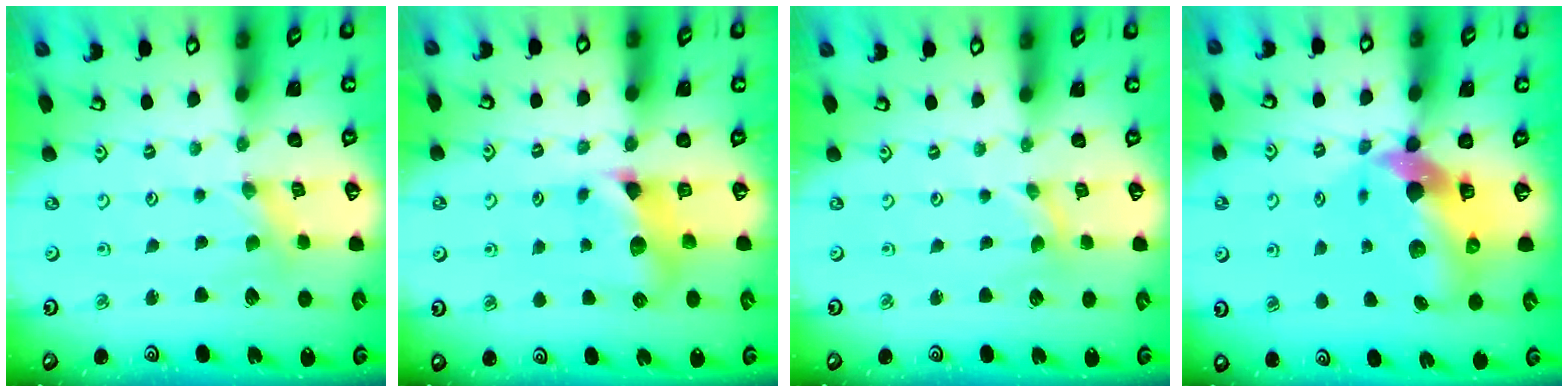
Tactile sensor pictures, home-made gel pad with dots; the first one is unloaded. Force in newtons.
{"total": 6.9, "press": 6.8, "slide": 0.6}
{"total": 0.0}
{"total": 13.0, "press": 12.9, "slide": 2.2}